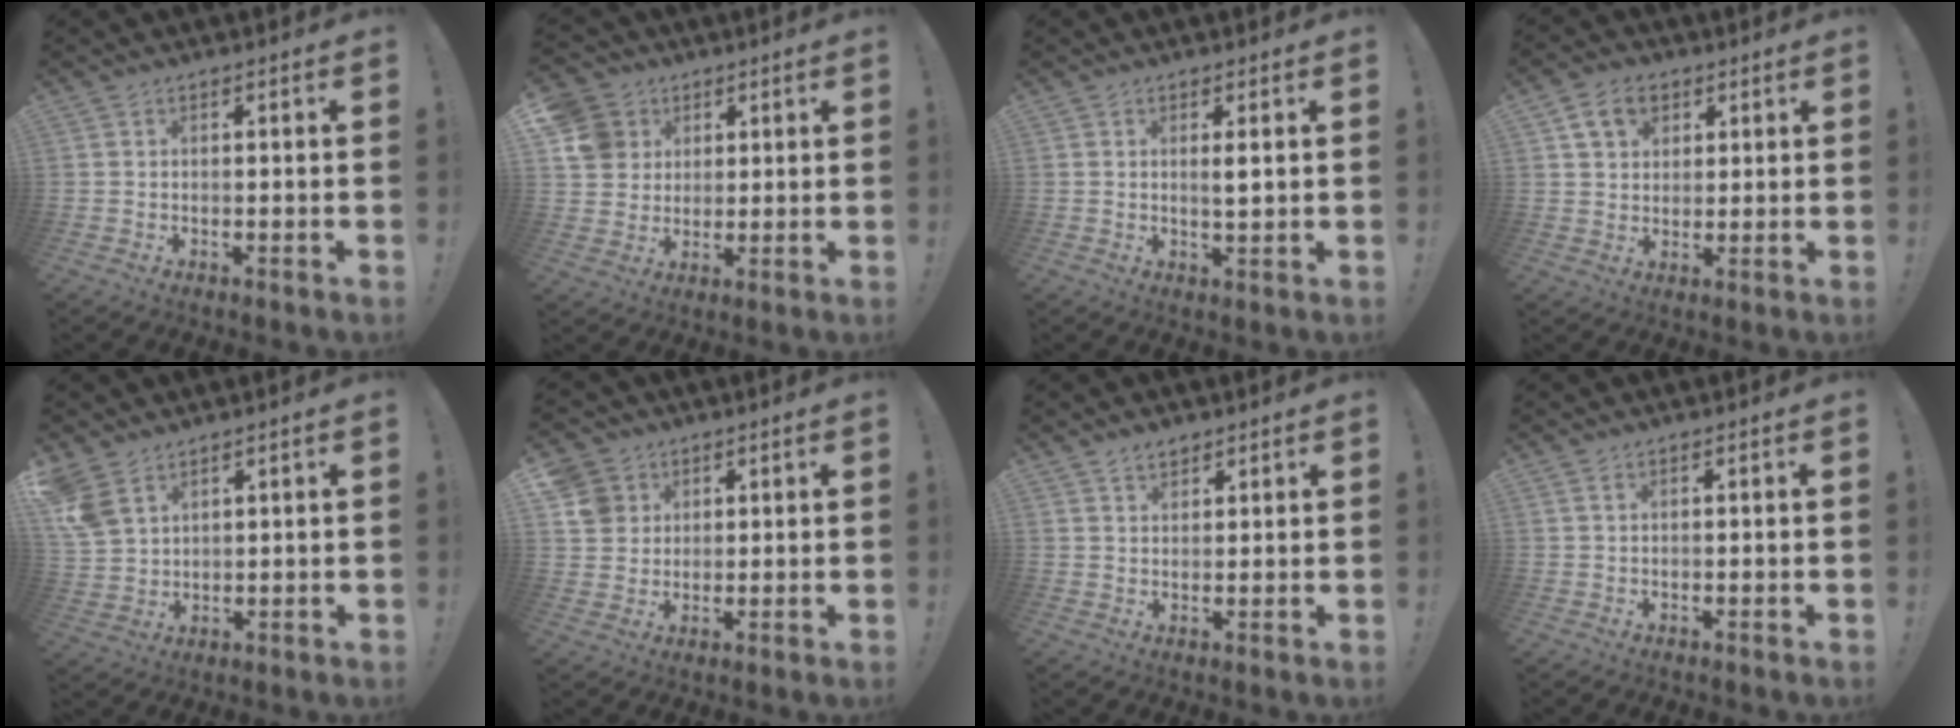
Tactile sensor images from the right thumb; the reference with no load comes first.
{"total": 10.6, "force": [3.3, 9.5, 3.1], "torque": [-0.050, -0.010, 0.070]}
{"total": 2.6, "force": [0.8, 0.3, 2.5], "torque": [-0.028, -0.013, 0.008]}
{"total": 8.4, "force": [4.3, 6.2, 3.7], "torque": [-0.050, -0.011, 0.082]}
{"total": 7.5, "force": [4.8, 4.5, 3.6], "torque": [-0.074, -0.016, 0.097]}
{"total": 7.7, "force": [3.2, 6.8, 1.7], "torque": [-0.025, -0.014, 0.068]}
{"total": 3.4, "force": [2.7, 1.8, 0.9], "torque": [-0.007, -0.016, 0.048]}
{"total": 1.1, "force": [0.6, 0.4, 0.8], "torque": [-0.018, 0.001, 0.011]}